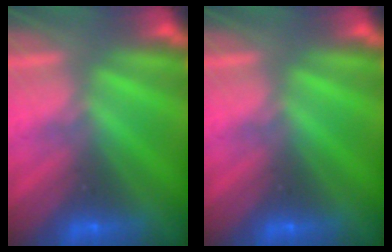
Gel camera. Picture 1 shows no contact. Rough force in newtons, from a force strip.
{"total": 0.0}